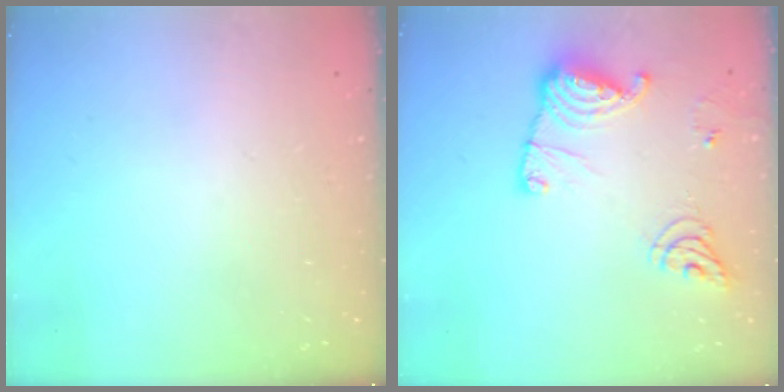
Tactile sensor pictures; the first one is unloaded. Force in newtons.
{"total": 14.9, "press": 14.9, "slide": 1.3}